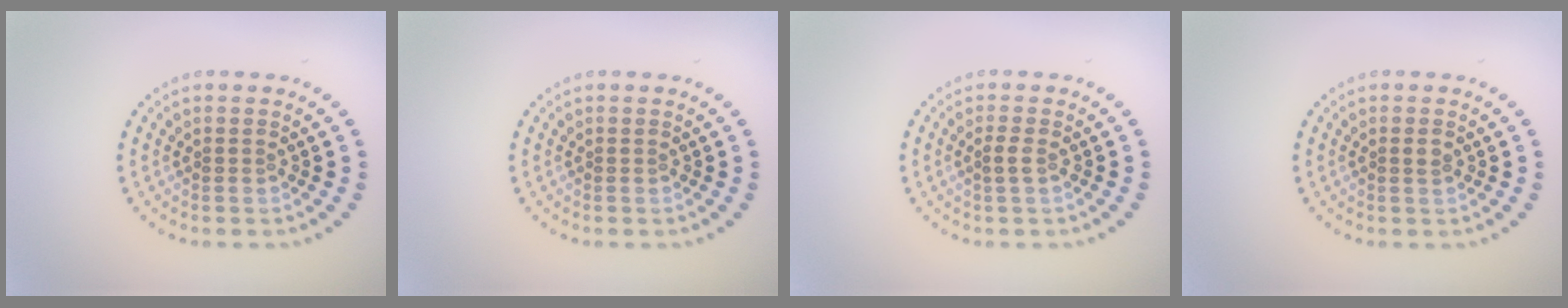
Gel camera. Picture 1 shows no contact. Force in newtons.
{"total": 0.0}
{"total": 0.9, "press": 0.8, "slide": 0.4}
{"total": 0.8, "press": 0.7, "slide": 0.3}